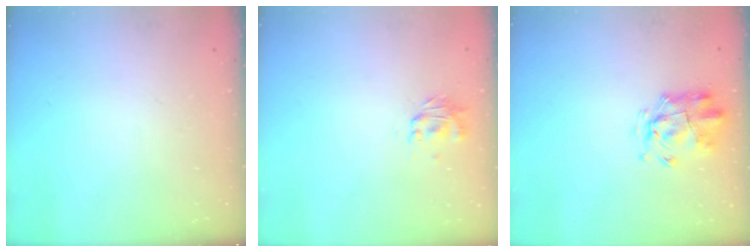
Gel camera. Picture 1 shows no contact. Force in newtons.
{"total": 1.3, "press": 1.2, "slide": 0.4}
{"total": 3.4, "press": 3.1, "slide": 1.5}